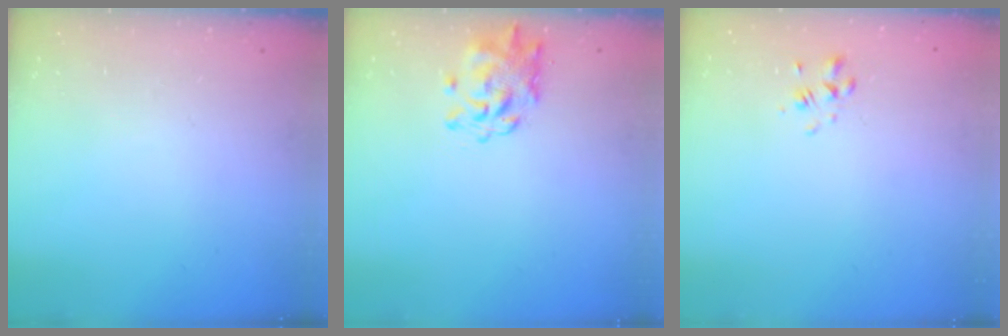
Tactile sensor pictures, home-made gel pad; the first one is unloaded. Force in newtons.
{"total": 1.2, "press": 1.2, "slide": 0.1}
{"total": 0.9, "press": 0.7, "slide": 0.6}